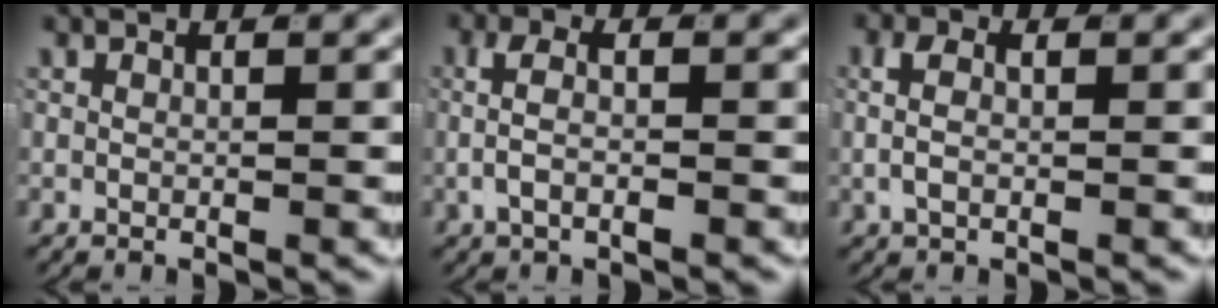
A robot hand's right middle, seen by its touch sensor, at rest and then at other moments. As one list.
[{"total": 3.2, "force": [-0.5, 1.4, 2.9], "torque": [-0.054, -0.003, -0.009]}, {"total": 2.4, "force": [0.0, 1.3, 2.1], "torque": [-0.040, -0.001, -0.001]}]